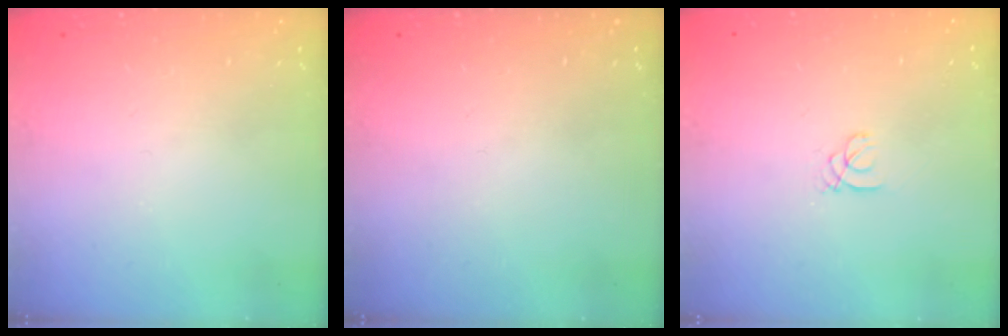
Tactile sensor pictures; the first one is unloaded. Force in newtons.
{"total": 0.0}
{"total": 1.0, "press": 1.0, "slide": 0.1}